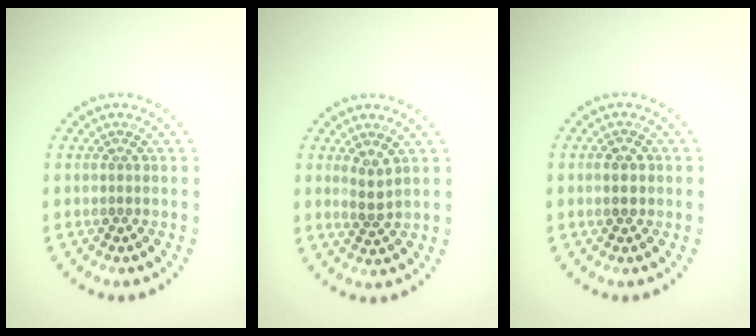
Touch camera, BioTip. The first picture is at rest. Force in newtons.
{"total": 1.9, "press": 1.5, "slide": 1.2}
{"total": 2.1, "press": 2.1, "slide": 0.1}